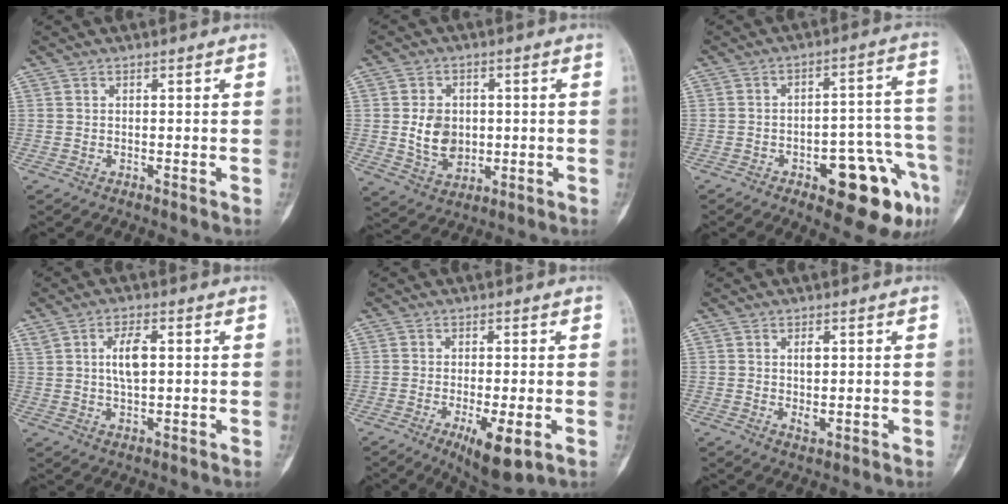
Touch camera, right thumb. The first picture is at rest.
{"total": 8.3, "force": [0.1, 6.4, 5.3], "torque": [-0.070, -0.007, 0.011]}
{"total": 16.1, "force": [-7.6, 6.0, 13.0], "torque": [-0.111, 0.059, -0.085]}
{"total": 5.5, "force": [1.1, 2.4, 4.9], "torque": [-0.088, -0.001, 0.019]}
{"total": 7.7, "force": [-2.9, 2.1, 6.8], "torque": [-0.113, -0.016, -0.042]}
{"total": 2.9, "force": [0.4, 1.5, 2.4], "torque": [-0.036, -0.007, 0.009]}